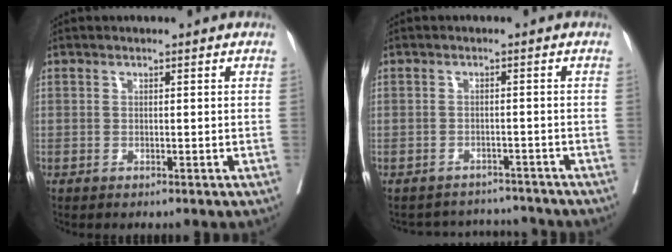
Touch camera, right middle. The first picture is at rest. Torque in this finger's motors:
{"motor_torque": [-0.81, -0.33, -0.45, -0.13]}